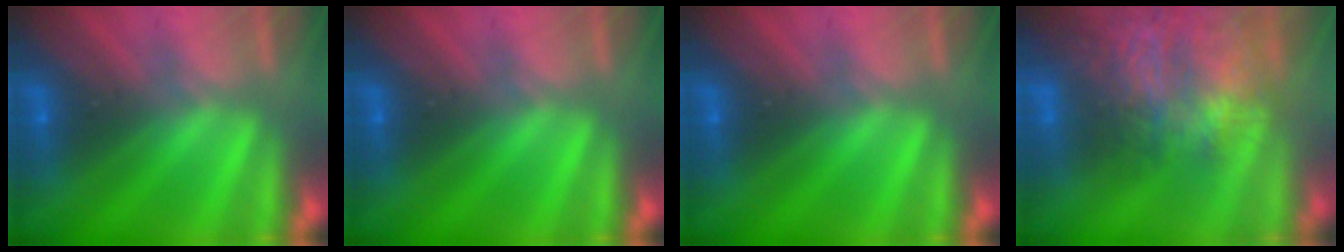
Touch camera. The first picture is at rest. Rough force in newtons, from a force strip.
{"total": 0.0}
{"total": 0.0}
{"total": 10.8}